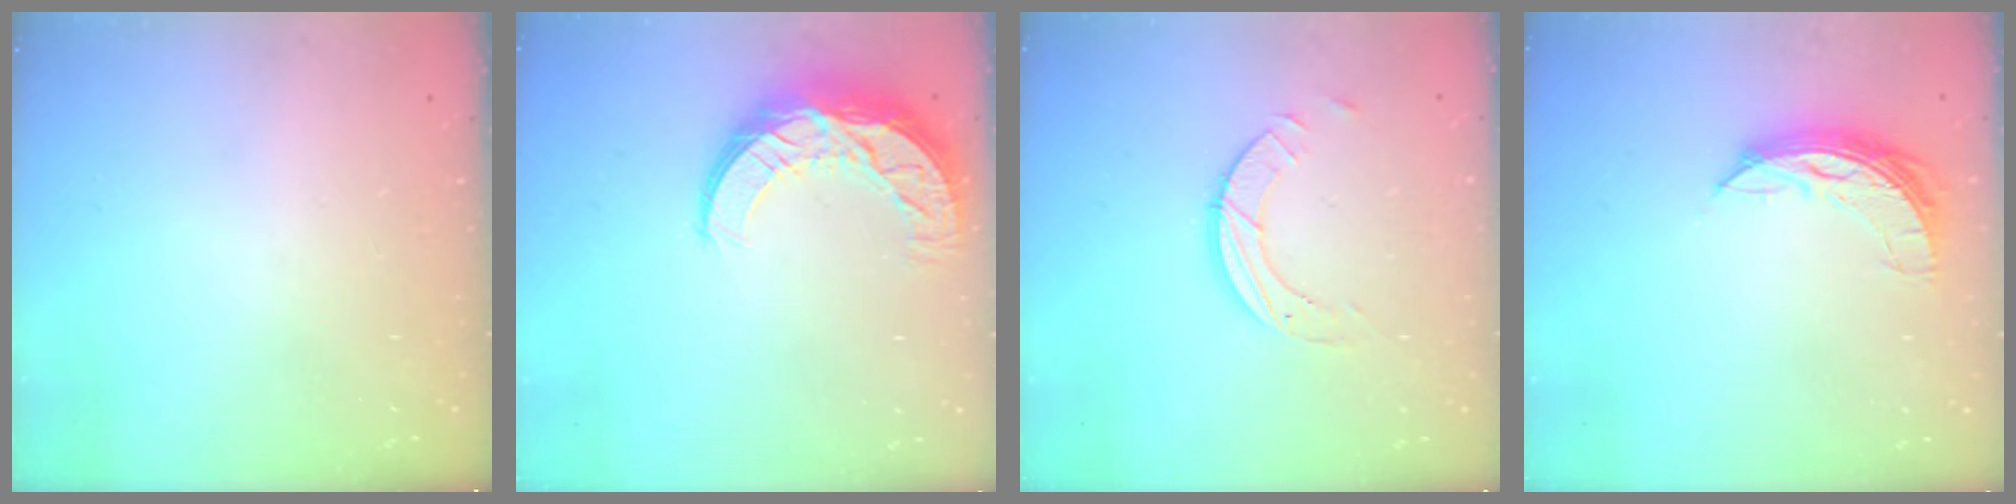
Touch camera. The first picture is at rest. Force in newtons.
{"total": 12.3, "press": 12.3, "slide": 0.9}
{"total": 5.8, "press": 5.8, "slide": 0.4}
{"total": 7.2, "press": 7.2, "slide": 0.3}